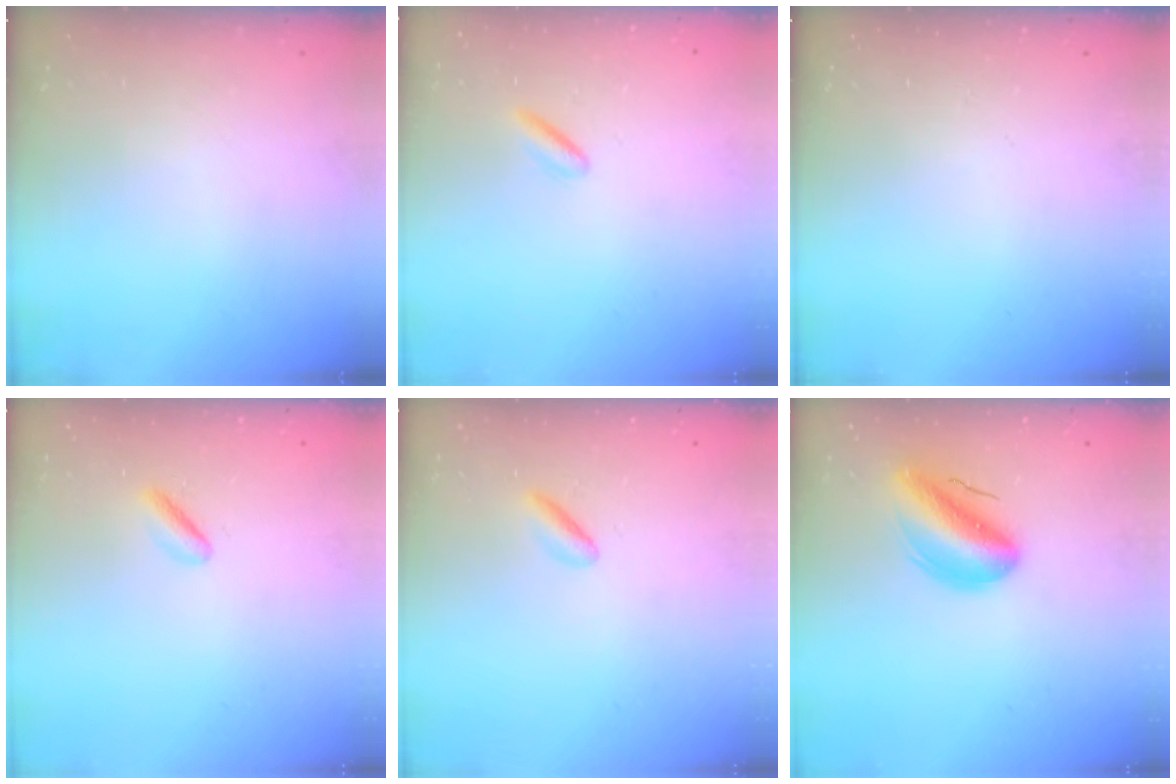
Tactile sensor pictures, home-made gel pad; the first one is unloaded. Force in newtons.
{"total": 1.3, "press": 1.2, "slide": 0.5}
{"total": 0.0}
{"total": 2.1, "press": 1.9, "slide": 0.9}
{"total": 1.5, "press": 1.3, "slide": 0.8}
{"total": 11.7, "press": 11.2, "slide": 3.2}